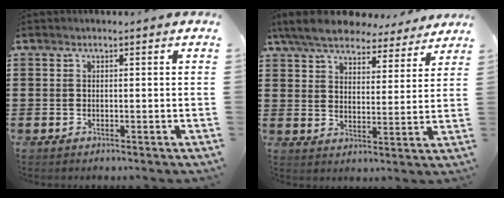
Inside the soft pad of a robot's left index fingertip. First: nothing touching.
{"total": 7.2, "force": [6.7, 1.4, 2.4], "torque": [-0.076, -0.026, 0.120]}